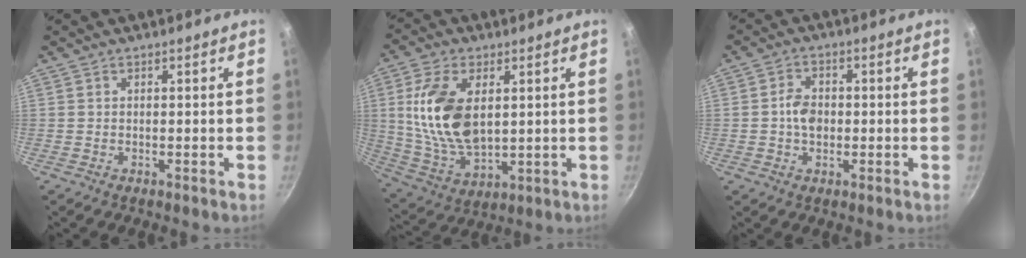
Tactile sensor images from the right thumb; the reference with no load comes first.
{"total": 16.0, "force": [3.1, 9.1, 12.8], "torque": [-0.235, -0.017, 0.070]}
{"total": 4.9, "force": [-0.3, 3.6, 3.3], "torque": [-0.044, 0.012, -0.011]}